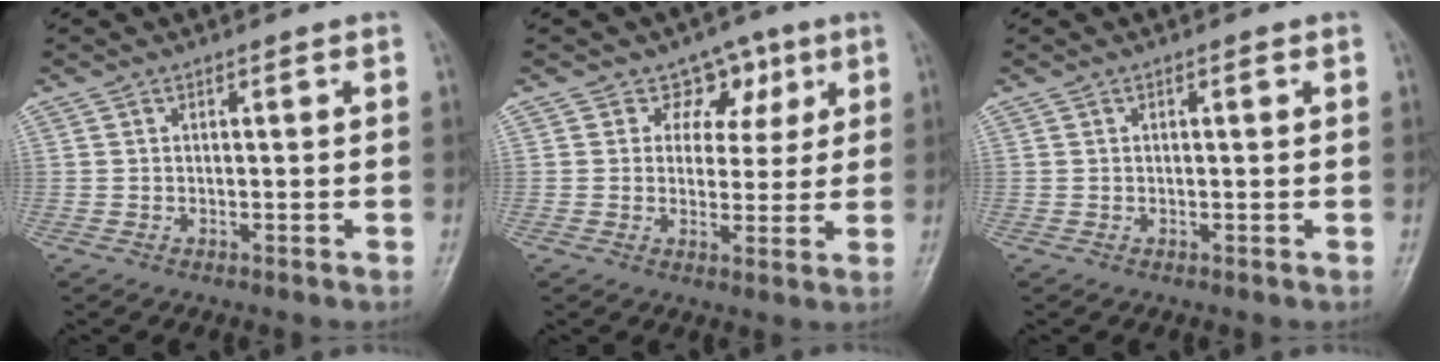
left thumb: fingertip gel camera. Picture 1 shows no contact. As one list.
[{"total": 6.1, "force": [3.1, 5.0, 1.8], "torque": [0.018, -0.007, 0.042]}, {"total": 0.7, "force": [0.3, 0.1, 0.6], "torque": [-0.011, 0.001, 0.004]}]